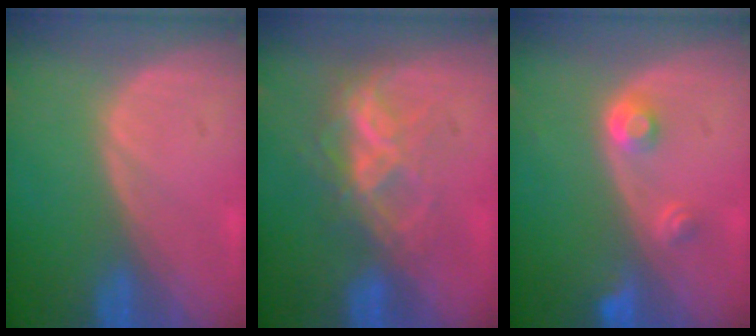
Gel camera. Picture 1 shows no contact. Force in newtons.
{"total": 7.3, "press": 6.1, "slide": 3.9}
{"total": 2.9, "press": 2.7, "slide": 1.0}